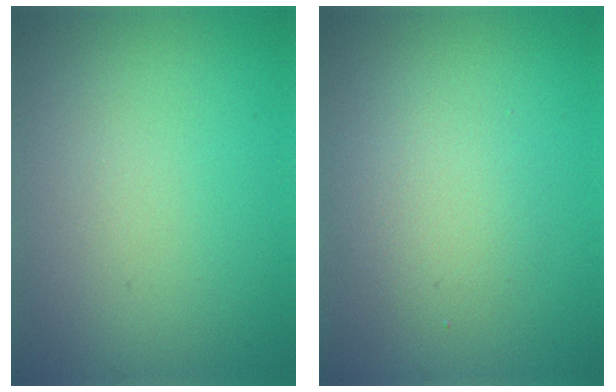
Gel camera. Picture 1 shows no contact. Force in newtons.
{"total": 2.6, "press": 2.6, "slide": 0.1}